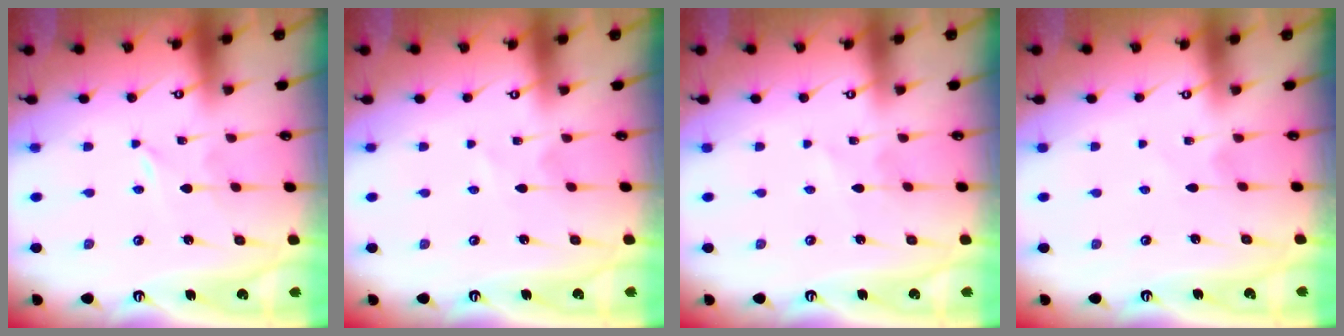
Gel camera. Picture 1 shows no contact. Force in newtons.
{"total": 0.5, "press": 0.5, "slide": 0.1}
{"total": 2.4, "press": 2.4, "slide": 0.3}
{"total": 1.7, "press": 1.7, "slide": 0.3}